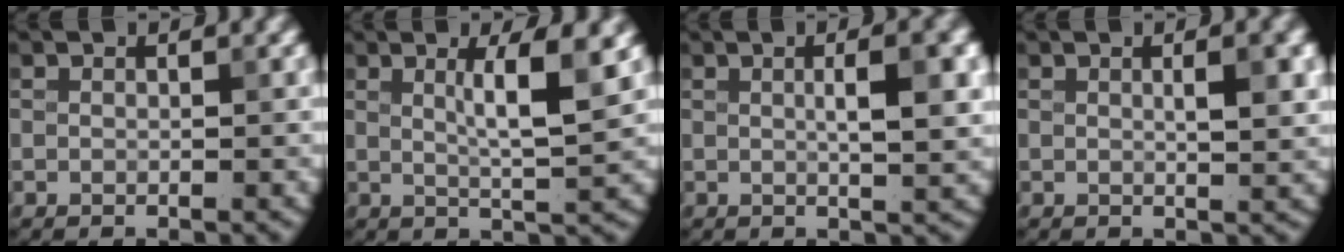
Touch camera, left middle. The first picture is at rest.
{"total": 4.5, "force": [1.3, 0.7, 4.3], "torque": [-0.064, -0.002, 0.022]}
{"total": 4.8, "force": [0.8, 1.2, 4.6], "torque": [-0.059, 0.010, 0.010]}
{"total": 3.2, "force": [0.7, 0.8, 3.0], "torque": [-0.035, 0.006, 0.007]}